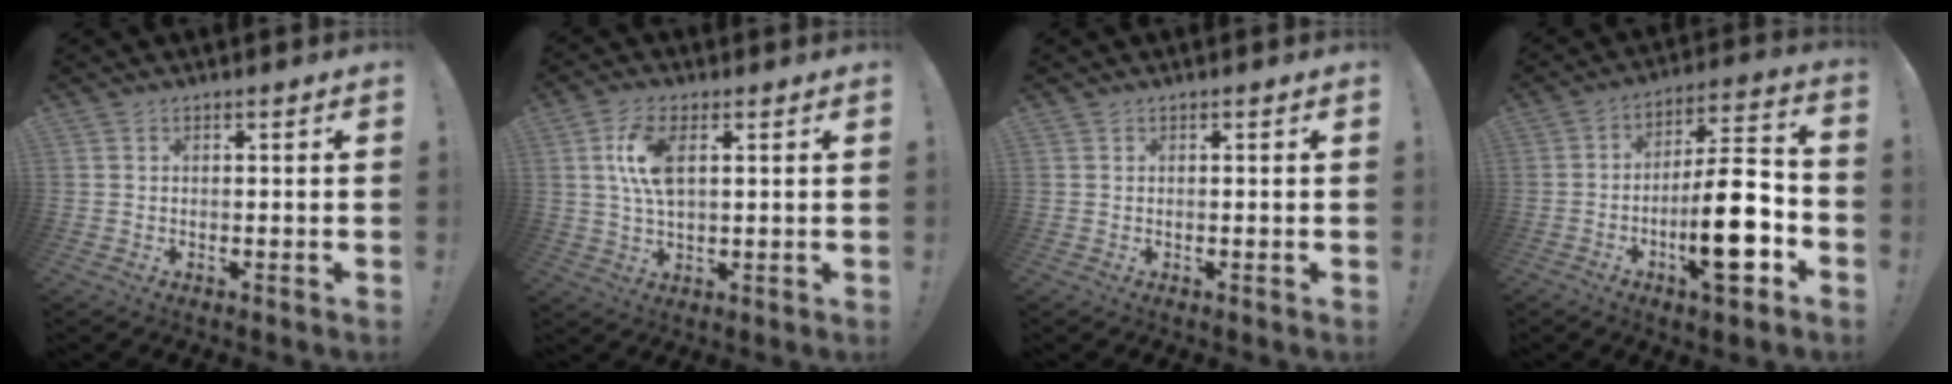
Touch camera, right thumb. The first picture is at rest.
{"total": 9.3, "force": [2.2, 4.5, 7.9], "torque": [-0.163, -0.001, 0.037]}
{"total": 0.0}
{"total": 18.9, "force": [-6.3, 5.9, 16.8], "torque": [-0.268, 0.038, -0.097]}